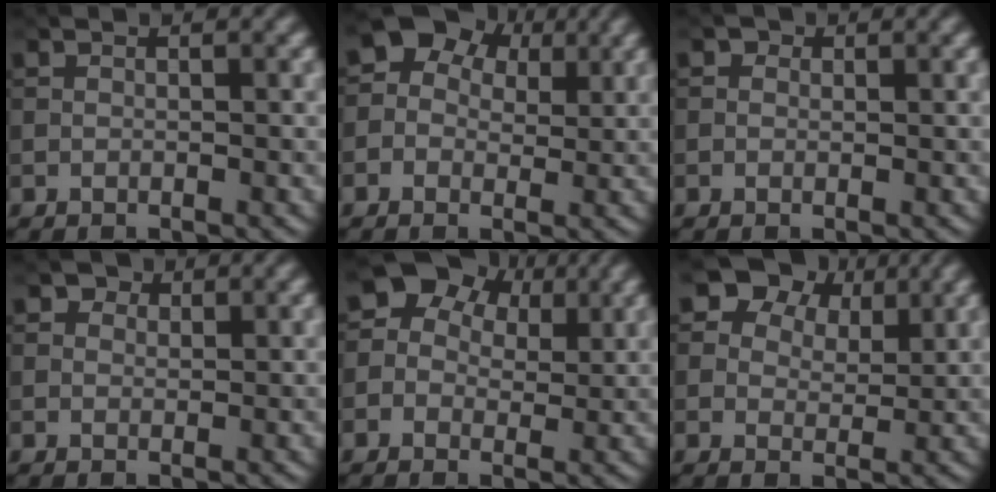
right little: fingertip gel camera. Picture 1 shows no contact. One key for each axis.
{"total": 5.8, "fx": 1.9, "fy": 4.7, "fz": 2.8, "tx": -0.033, "ty": 0.018, "tz": -0.008}
{"total": 0.9, "fx": 0.4, "fy": 0.7, "fz": 0.4, "tx": -0.005, "ty": -0.004, "tz": -0.002}
{"total": 2.1, "fx": 1.4, "fy": 1.4, "fz": 0.8, "tx": -0.012, "ty": -0.005, "tz": 0.013}
{"total": 7.0, "fx": 2.5, "fy": 5.6, "fz": 3.3, "tx": -0.040, "ty": 0.022, "tz": 0.007}
{"total": 8.9, "fx": 5.4, "fy": 5.9, "fz": 3.8, "tx": -0.071, "ty": 0.013, "tz": 0.079}